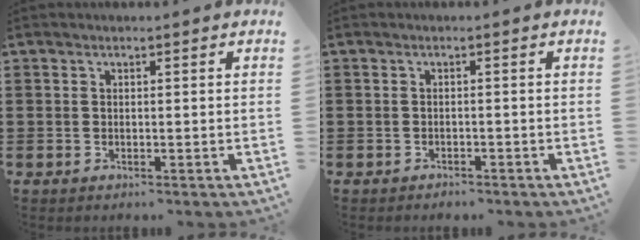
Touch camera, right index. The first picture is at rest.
{"total": 0.8, "force": [-0.8, 0.2, 0.0], "torque": [-0.003, 0.000, -0.018]}